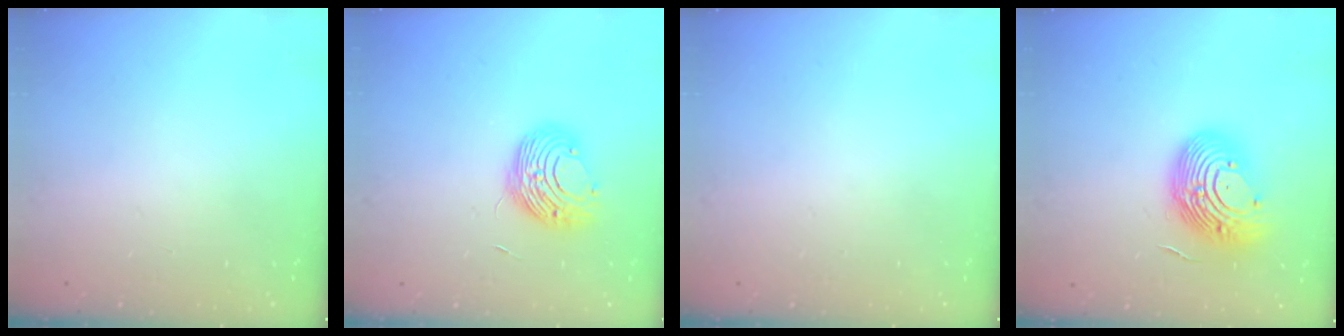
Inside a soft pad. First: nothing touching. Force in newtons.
{"total": 9.4, "press": 9.4, "slide": 0.3}
{"total": 0.0}
{"total": 16.3, "press": 15.8, "slide": 4.1}